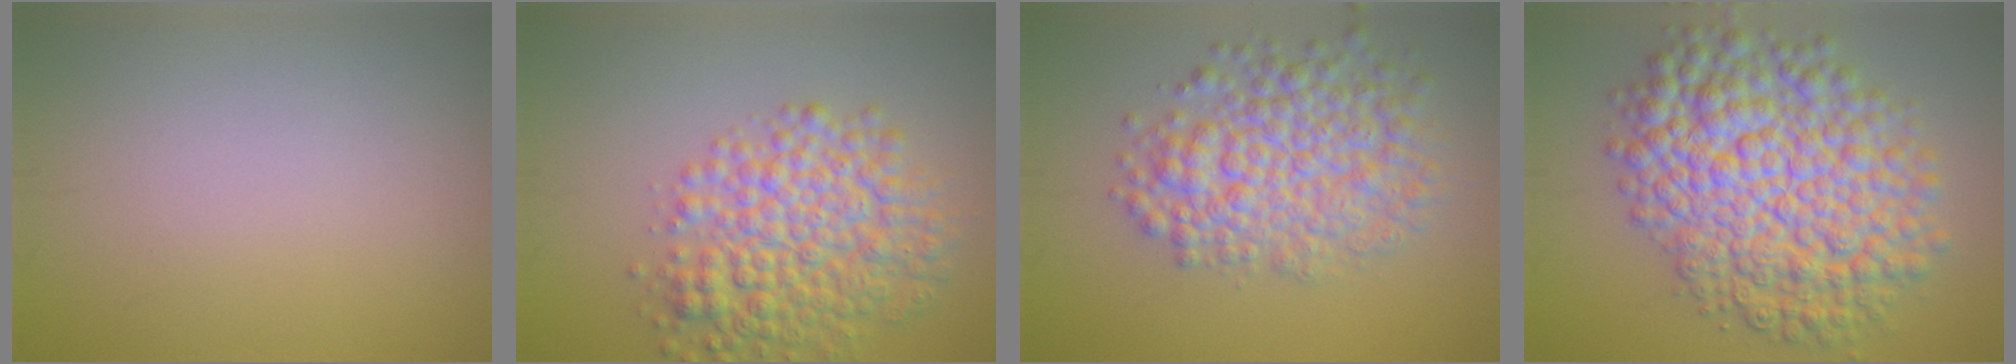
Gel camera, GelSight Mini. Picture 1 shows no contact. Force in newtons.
{"total": 7.0, "press": 7.0, "slide": 0.0}
{"total": 7.0, "press": 7.0, "slide": 0.2}
{"total": 11.4, "press": 11.4, "slide": 0.2}